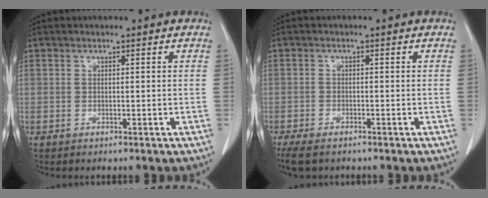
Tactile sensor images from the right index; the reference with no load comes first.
{"total": 4.9, "force": [-3.7, 1.9, 2.5], "torque": [-0.043, -0.010, -0.061]}